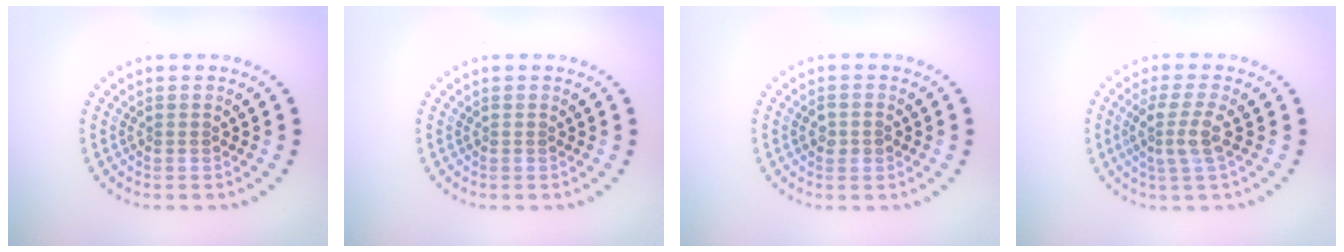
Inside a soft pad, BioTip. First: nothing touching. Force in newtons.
{"total": 0.0}
{"total": 1.4, "press": 1.4, "slide": 0.3}
{"total": 2.8, "press": 2.2, "slide": 1.7}